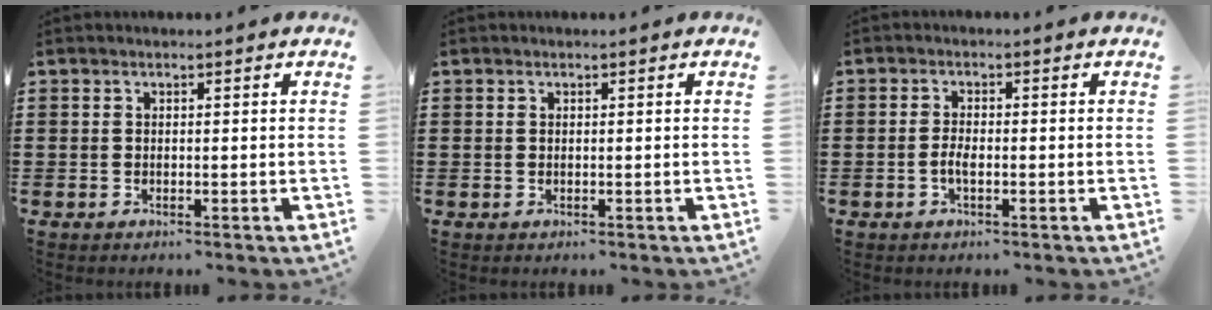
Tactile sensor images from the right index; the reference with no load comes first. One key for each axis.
{"total": 0.0}
{"total": 2.0, "fx": -0.7, "fy": 0.7, "fz": 1.8, "tx": -0.039, "ty": 0.000, "tz": -0.016}